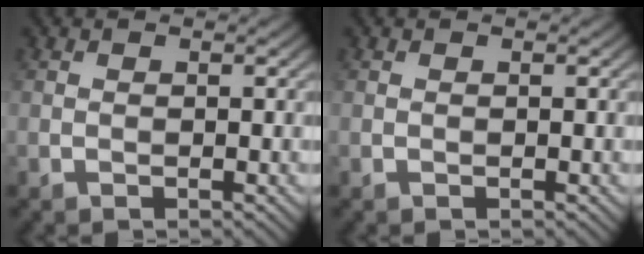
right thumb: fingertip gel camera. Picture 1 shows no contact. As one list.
[{"total": 0.0}]